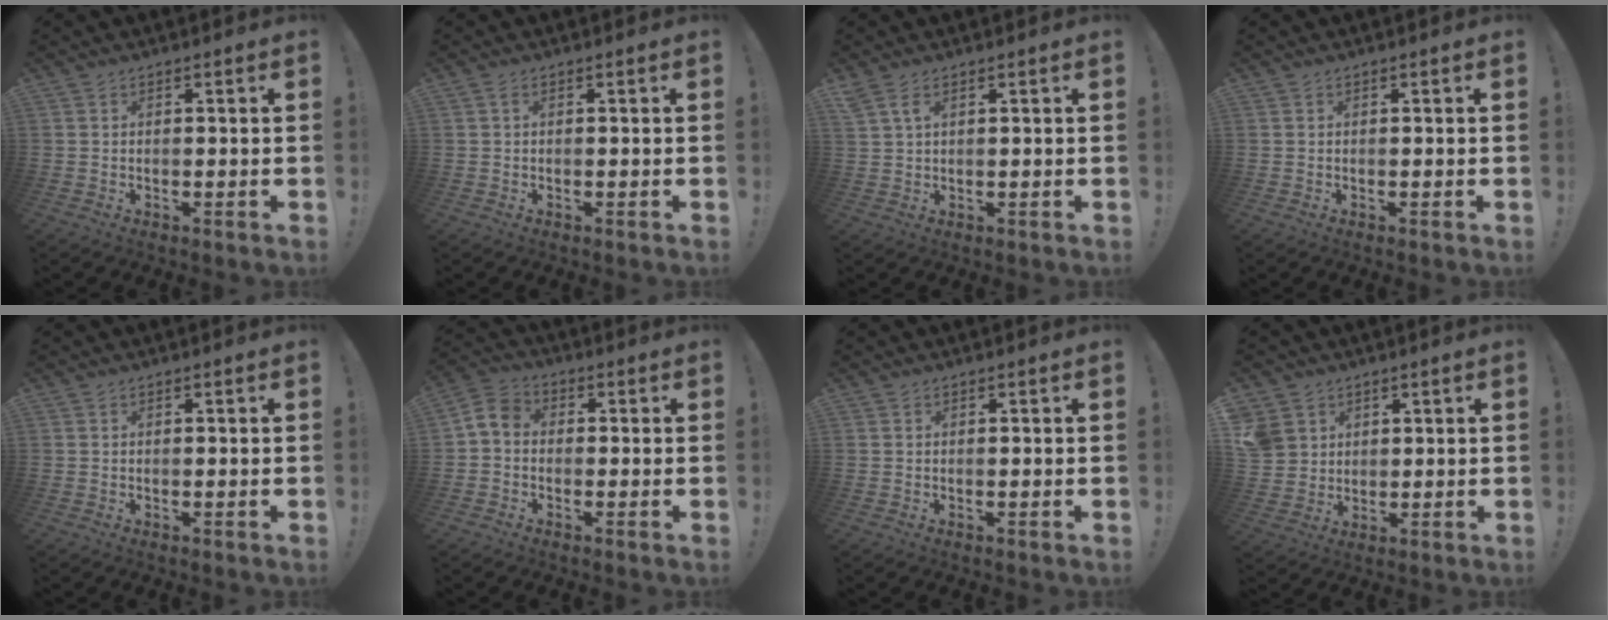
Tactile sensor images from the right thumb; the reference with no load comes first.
{"total": 0.7, "force": [0.0, 0.2, 0.6], "torque": [-0.018, 0.003, 0.002]}
{"total": 3.3, "force": [1.7, 1.3, 2.6], "torque": [-0.048, -0.002, 0.031]}
{"total": 0.0}
{"total": 0.0}
{"total": 5.7, "force": [-1.2, 4.2, 3.6], "torque": [-0.078, 0.018, -0.016]}
{"total": 0.0}
{"total": 6.9, "force": [3.1, 5.9, 1.9], "torque": [-0.038, -0.014, 0.065]}